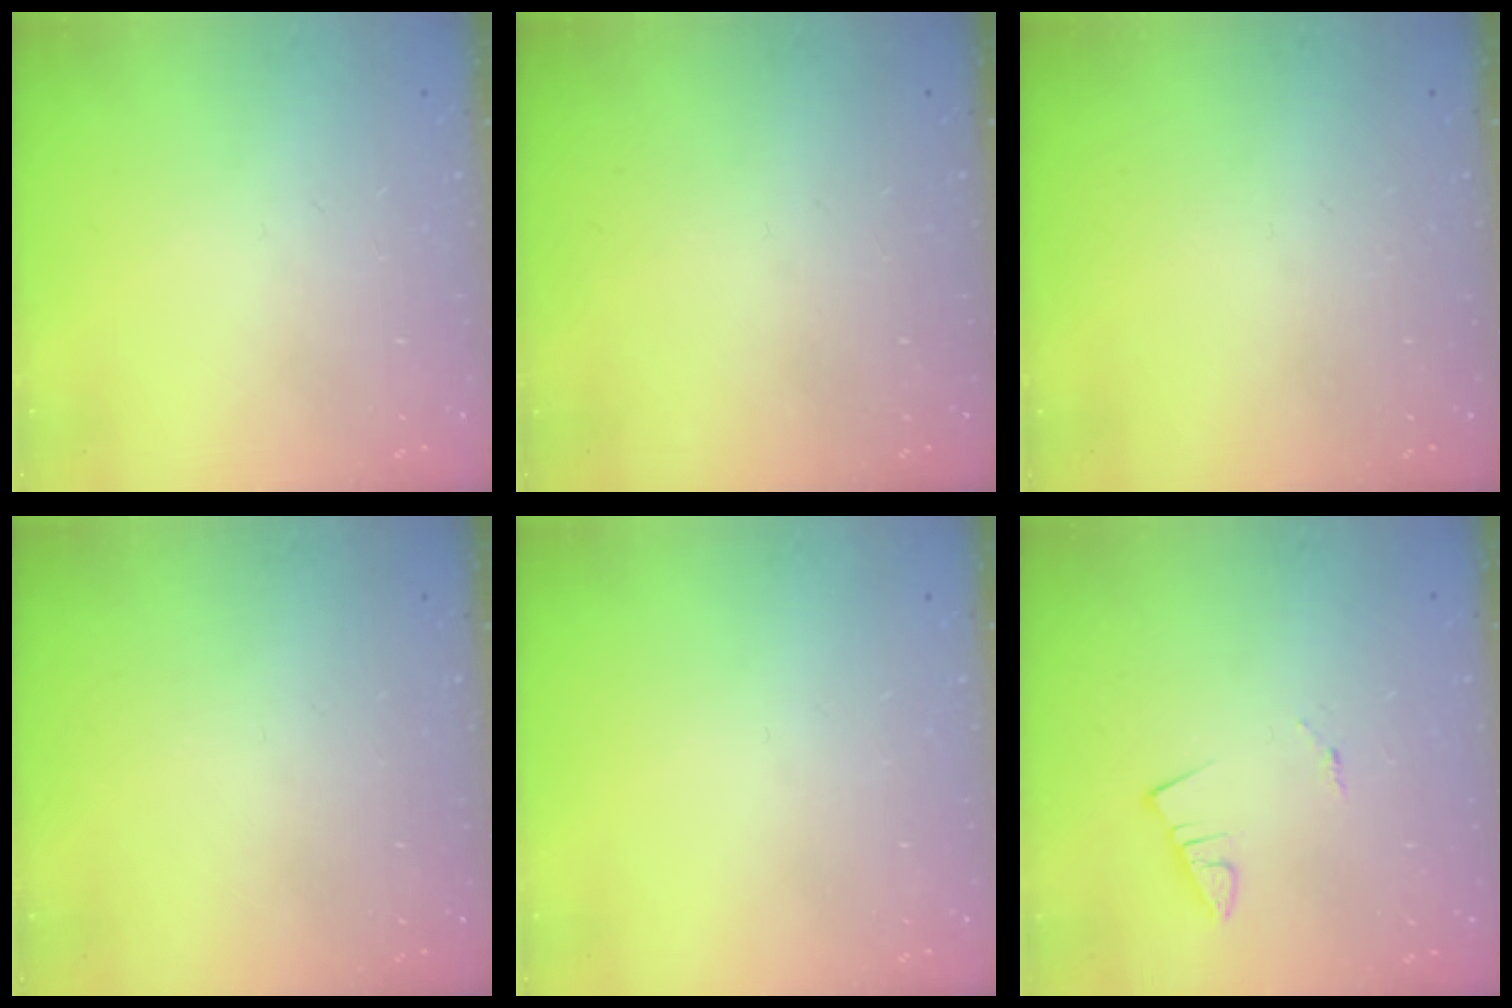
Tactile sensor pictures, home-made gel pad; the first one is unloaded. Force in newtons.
{"total": 0.0}
{"total": 0.0}
{"total": 0.0}
{"total": 0.0}
{"total": 1.0, "press": 1.0, "slide": 0.1}